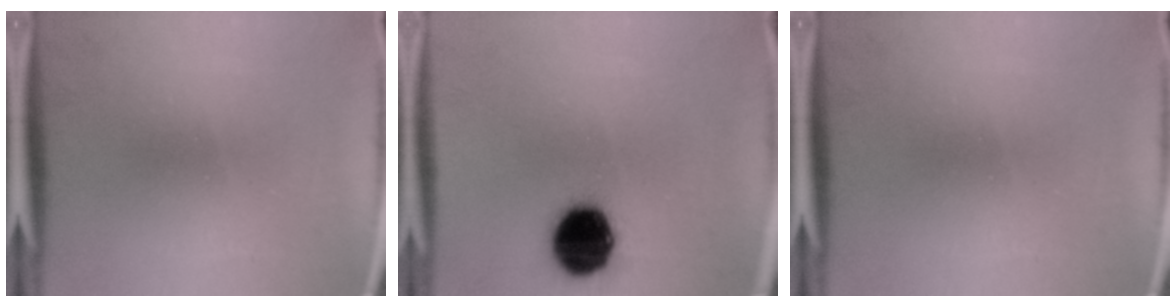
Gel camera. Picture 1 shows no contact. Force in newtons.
{"total": 15.9}
{"total": 0.0}